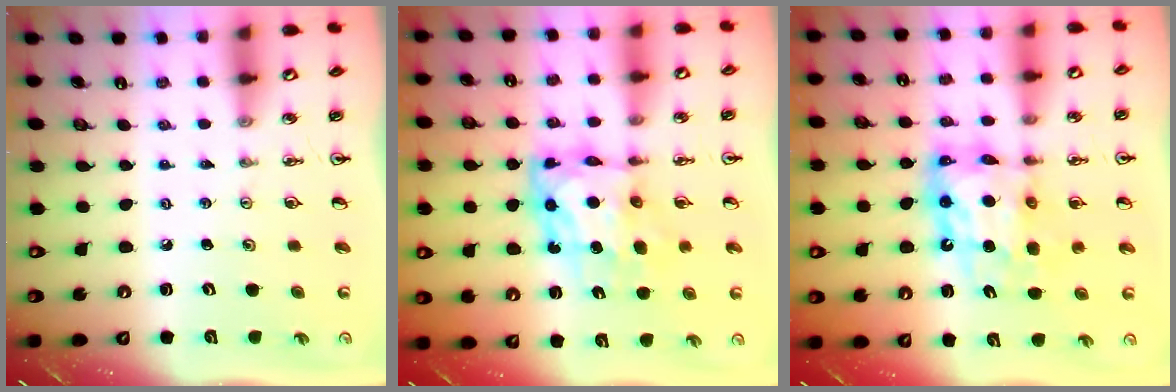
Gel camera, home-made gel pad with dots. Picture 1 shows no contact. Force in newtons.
{"total": 10.0, "press": 9.9, "slide": 1.0}
{"total": 12.5, "press": 12.5, "slide": 1.2}